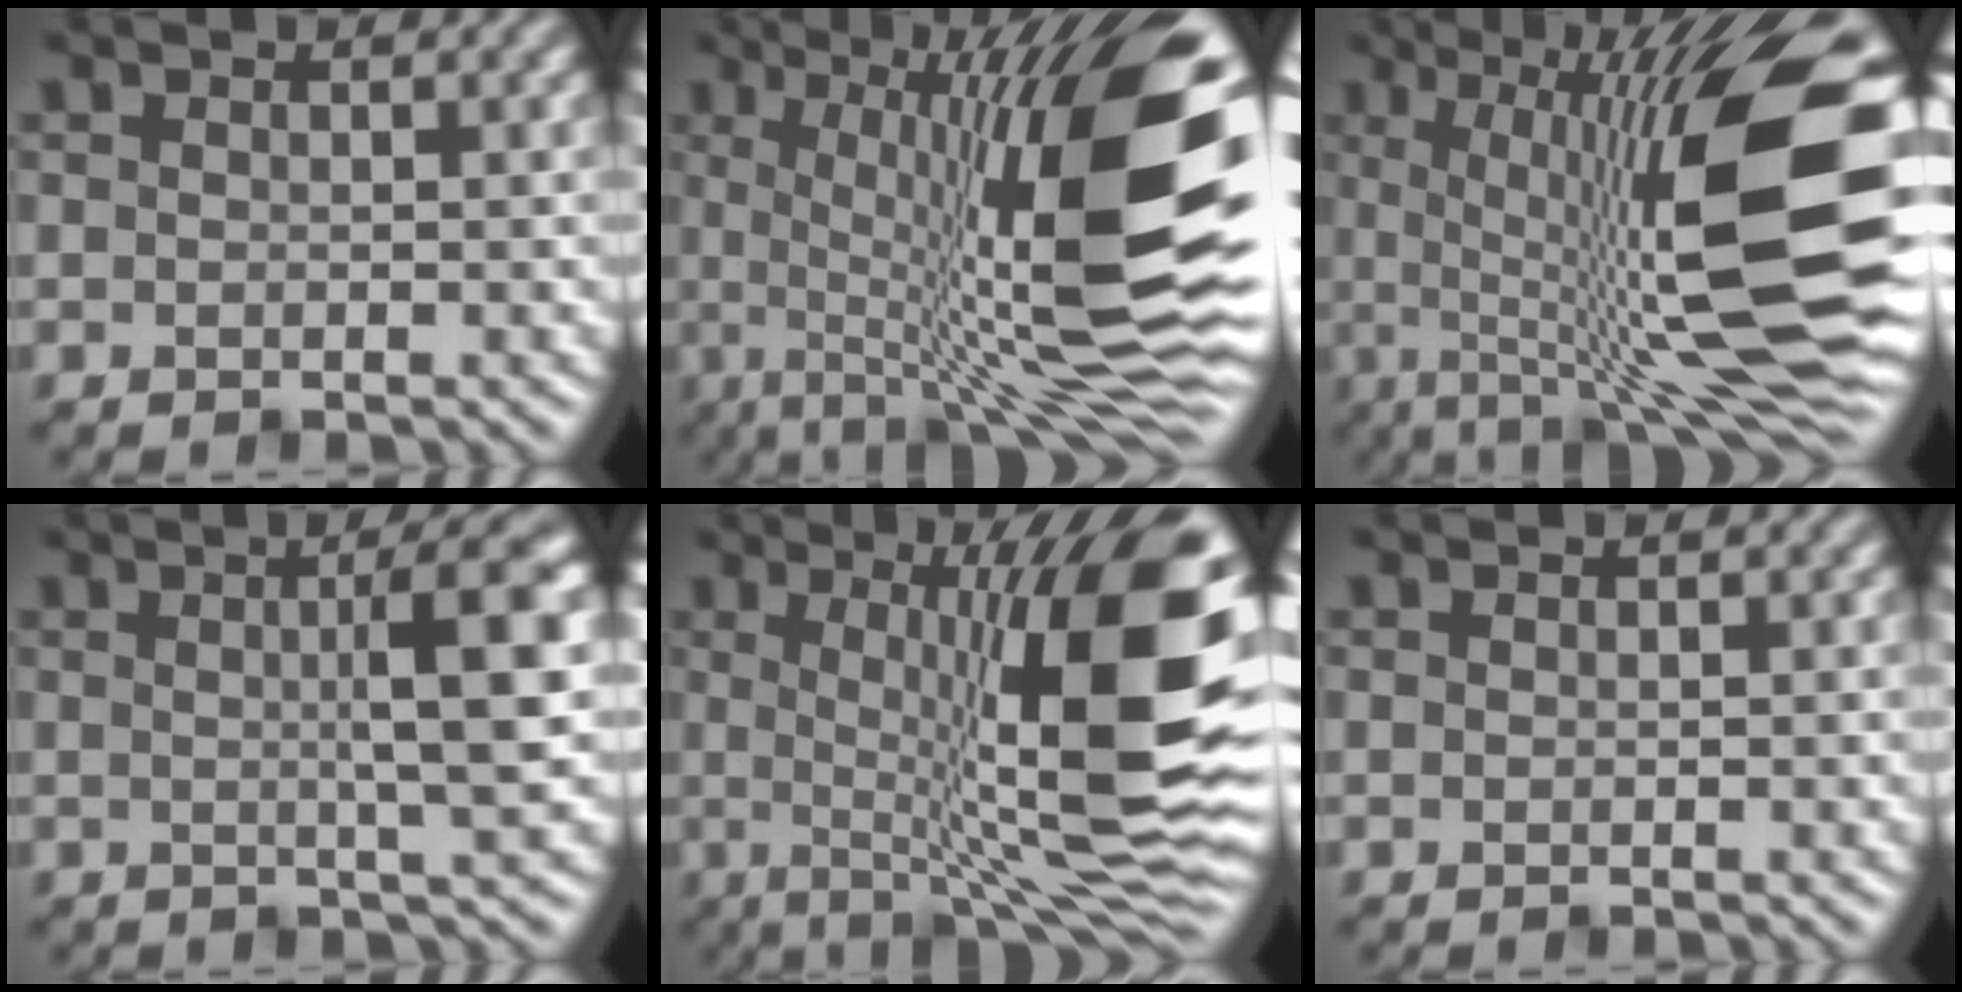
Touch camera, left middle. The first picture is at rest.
{"total": 17.5, "force": [0.9, 4.5, 16.9], "torque": [-0.228, 0.019, 0.016]}
{"total": 16.7, "force": [0.4, 4.1, 16.2], "torque": [-0.218, 0.019, -0.001]}
{"total": 6.0, "force": [0.8, 0.8, 5.9], "torque": [-0.080, 0.012, 0.012]}
{"total": 15.5, "force": [0.8, 3.7, 15.0], "torque": [-0.193, 0.008, 0.009]}
{"total": 0.0}